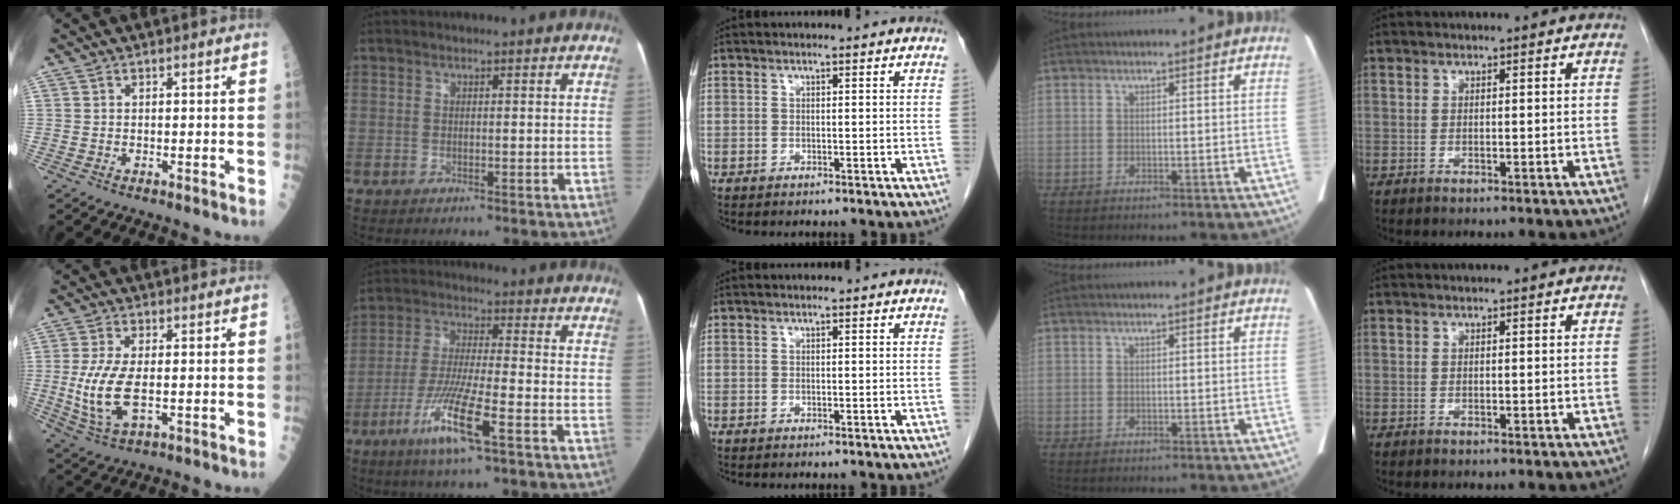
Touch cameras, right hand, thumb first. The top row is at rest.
{"thumb": {"total": 10.9, "force": [-1.3, 5.1, 9.5], "torque": [-0.206, -0.006, -0.018]}, "index": {"total": 11.3, "force": [-5.8, 0.4, 9.6], "torque": [-0.194, -0.019, -0.111]}}